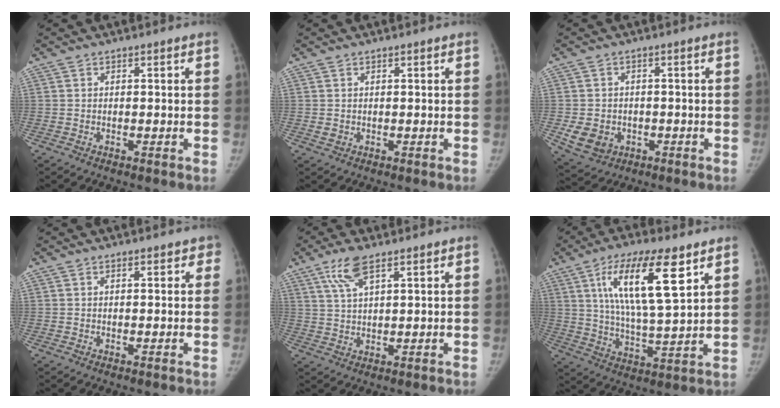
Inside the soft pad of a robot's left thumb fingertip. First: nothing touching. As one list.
[{"total": 1.0, "force": [0.5, 0.7, 0.5], "torque": [-0.001, -0.003, 0.013]}, {"total": 6.2, "force": [-1.5, 5.3, 2.9], "torque": [-0.040, 0.002, -0.009]}, {"total": 1.7, "force": [1.1, 0.9, 0.9], "torque": [0.009, -0.001, 0.007]}, {"total": 5.9, "force": [3.7, 1.8, 4.3], "torque": [-0.086, -0.008, 0.077]}, {"total": 16.6, "force": [7.3, 4.4, 14.2], "torque": [-0.248, -0.030, 0.132]}]